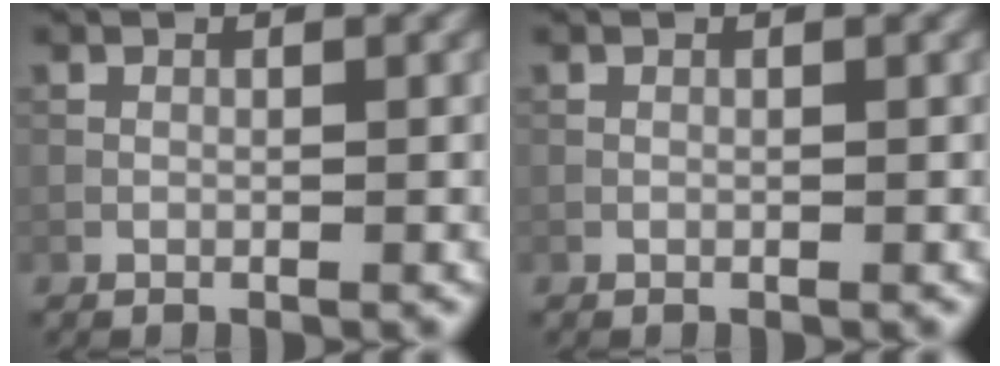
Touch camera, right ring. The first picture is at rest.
{"total": 0.0}